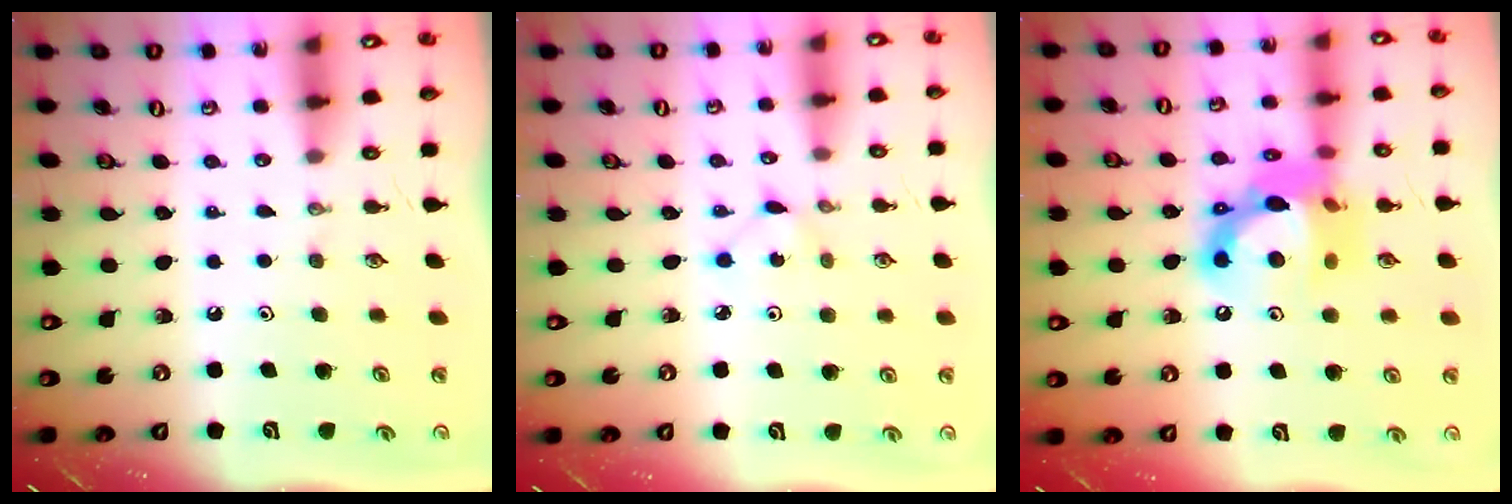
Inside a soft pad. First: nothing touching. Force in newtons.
{"total": 1.3, "press": 1.3, "slide": 0.1}
{"total": 15.2, "press": 15.2, "slide": 0.3}